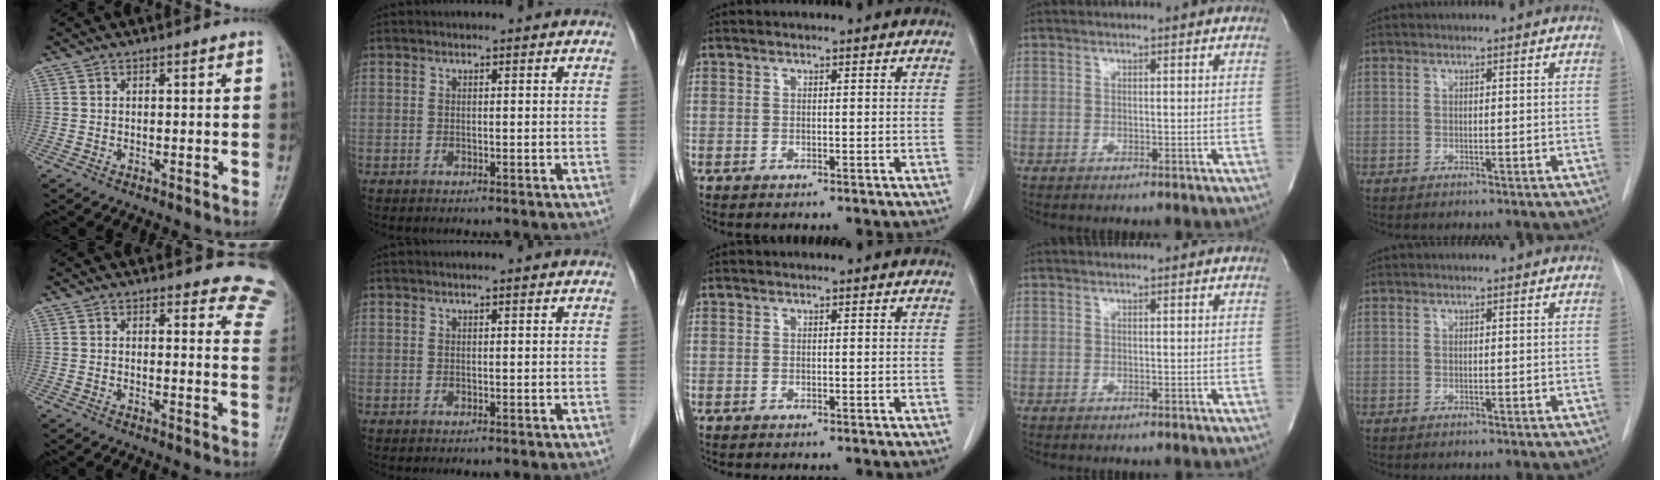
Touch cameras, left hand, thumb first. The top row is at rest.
{"thumb": {"total": 10.5, "force": [9.9, 3.4, 0.5], "torque": [0.057, -0.076, 0.064]}, "index": {"total": 0.6, "force": [0.3, -0.1, 0.4], "torque": [-0.009, 0.004, 0.007]}}